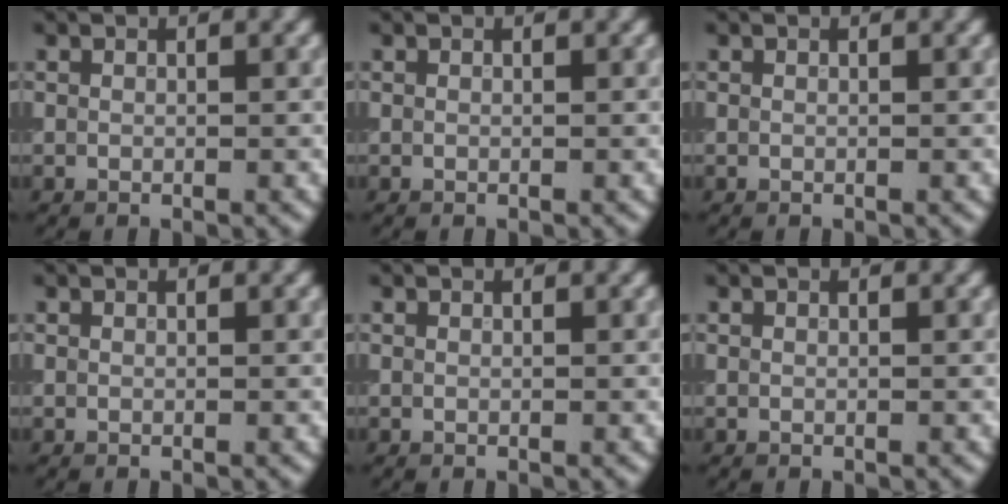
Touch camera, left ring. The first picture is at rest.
{"total": 0.0}
{"total": 0.0}
{"total": 0.0}
{"total": 0.0}
{"total": 0.0}